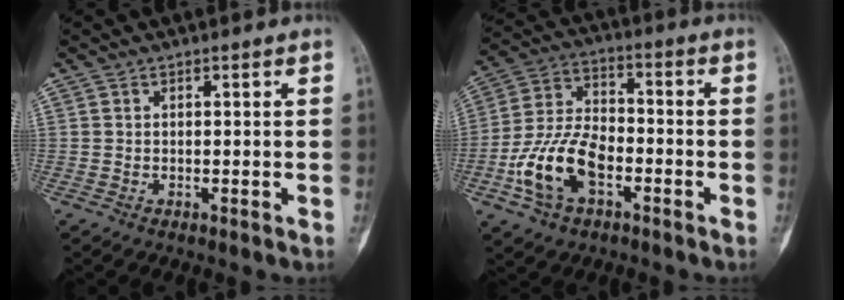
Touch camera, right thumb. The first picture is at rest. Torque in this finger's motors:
{"motor_torque": [1.34, 1.06, 0.61, -0.68, 0.38]}